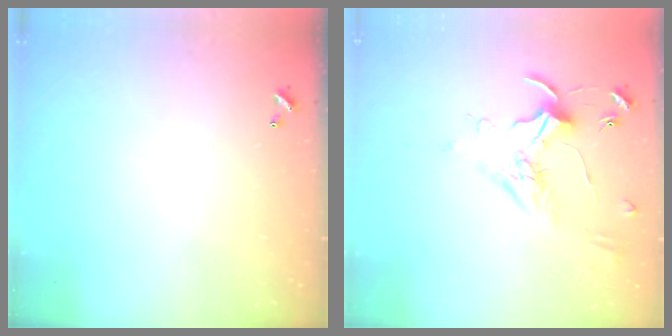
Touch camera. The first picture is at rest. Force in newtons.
{"total": 1.8, "press": 1.8, "slide": 0.4}